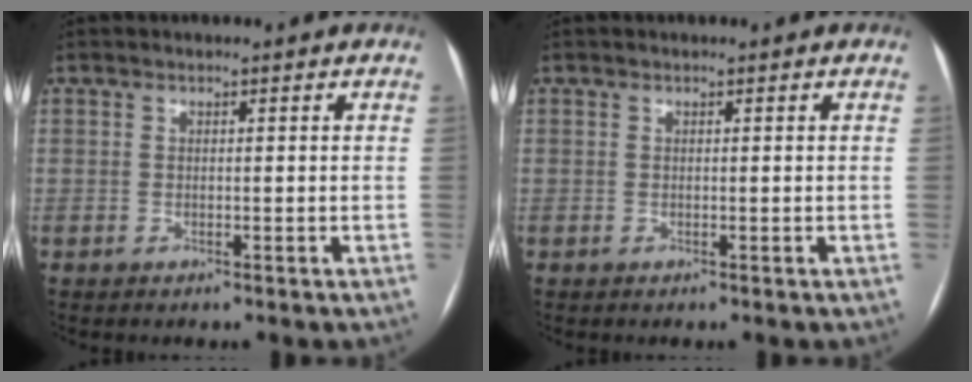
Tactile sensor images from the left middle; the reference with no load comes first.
{"total": 0.0}